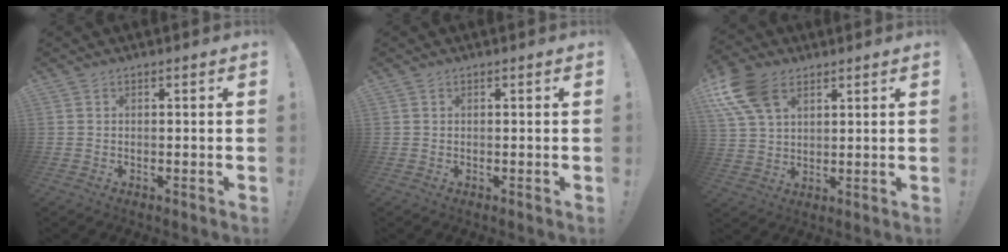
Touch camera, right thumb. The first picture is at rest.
{"total": 0.0}
{"total": 13.4, "force": [6.2, 8.3, 8.5], "torque": [-0.167, -0.020, 0.121]}